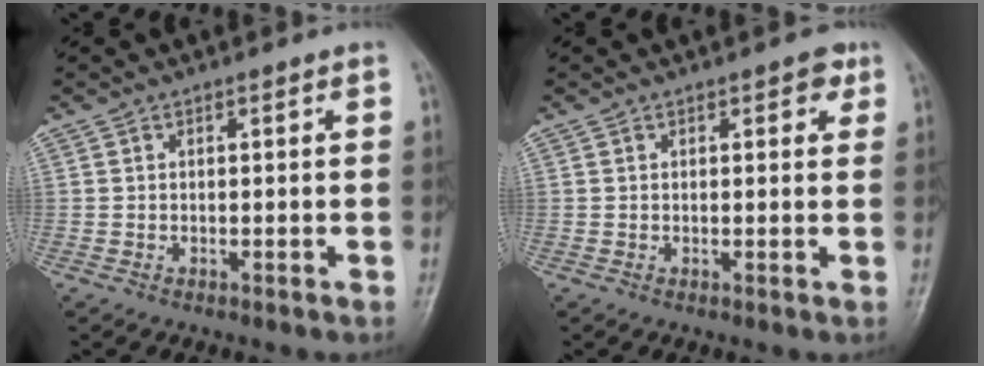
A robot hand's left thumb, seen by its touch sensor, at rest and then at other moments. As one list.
[{"total": 2.8, "force": [1.5, 1.4, 1.9], "torque": [-0.008, -0.002, 0.013]}]